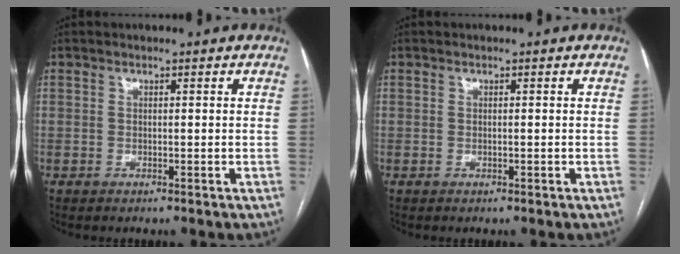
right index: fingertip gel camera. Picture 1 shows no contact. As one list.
[{"total": 0.0}]